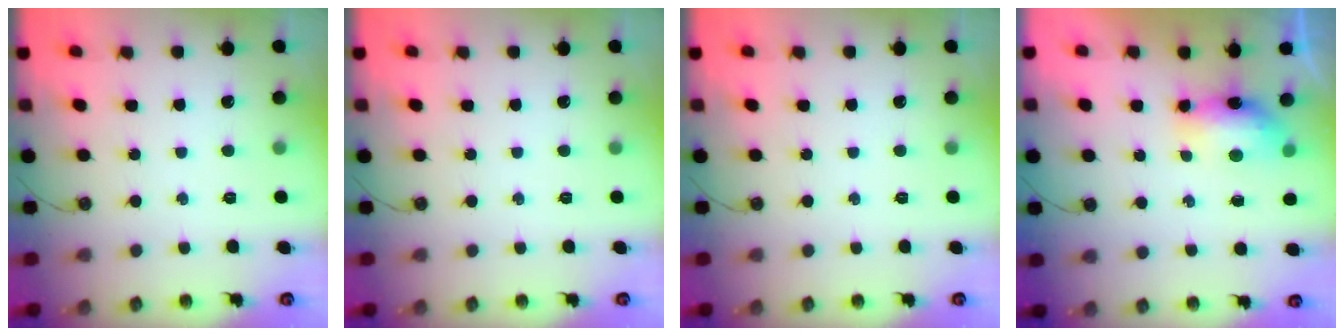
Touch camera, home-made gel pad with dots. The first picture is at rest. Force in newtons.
{"total": 0.0}
{"total": 0.0}
{"total": 7.8, "press": 7.6, "slide": 1.8}